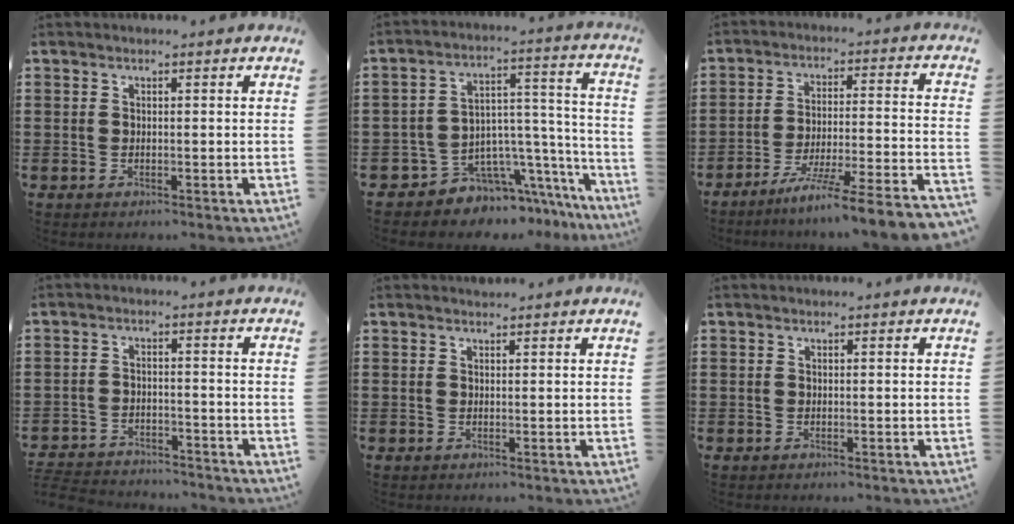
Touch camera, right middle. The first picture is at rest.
{"total": 6.6, "force": [-5.3, 3.8, 1.1], "torque": [-0.033, -0.007, -0.099]}
{"total": 7.9, "force": [-6.7, -1.5, 3.8], "torque": [-0.060, -0.018, -0.135]}
{"total": 3.6, "force": [-3.6, 0.5, 0.0], "torque": [-0.012, 0.000, -0.080]}
{"total": 0.6, "force": [0.6, 0.0, -0.1], "torque": [0.000, -0.001, 0.013]}
{"total": 0.0}